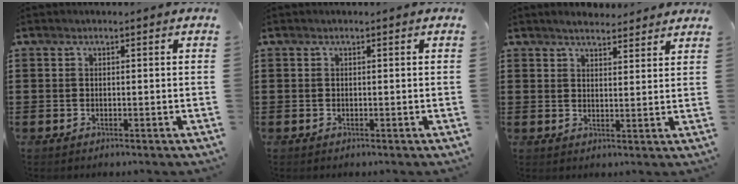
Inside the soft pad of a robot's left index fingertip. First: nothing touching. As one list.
[{"total": 0.0}, {"total": 3.1, "force": [3.0, 0.3, 0.7], "torque": [-0.019, -0.004, 0.056]}]